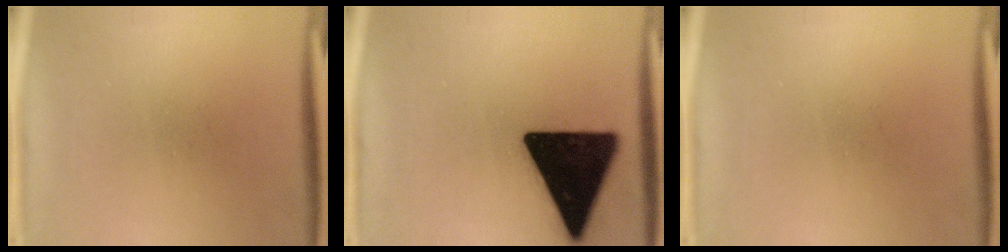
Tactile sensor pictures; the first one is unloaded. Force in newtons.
{"total": 19.5}
{"total": 0.0}